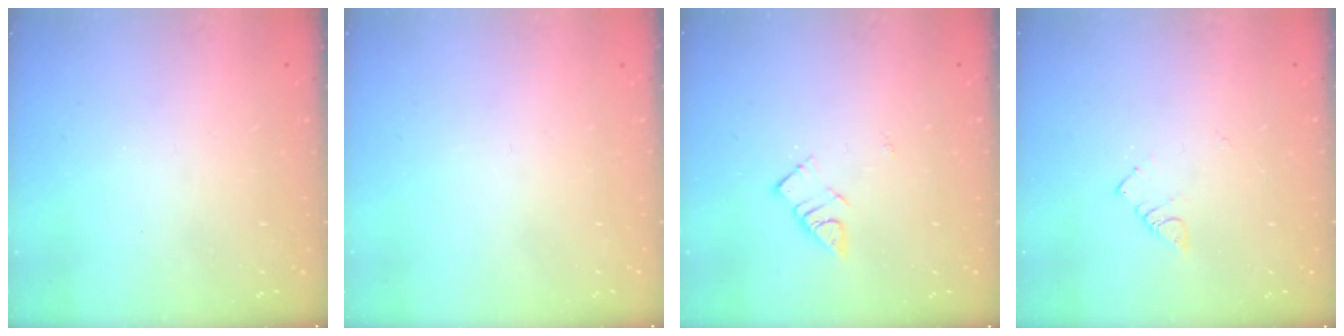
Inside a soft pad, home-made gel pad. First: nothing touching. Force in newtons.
{"total": 1.5, "press": 1.5, "slide": 0.1}
{"total": 5.0, "press": 5.0, "slide": 0.2}
{"total": 3.0, "press": 2.9, "slide": 0.4}